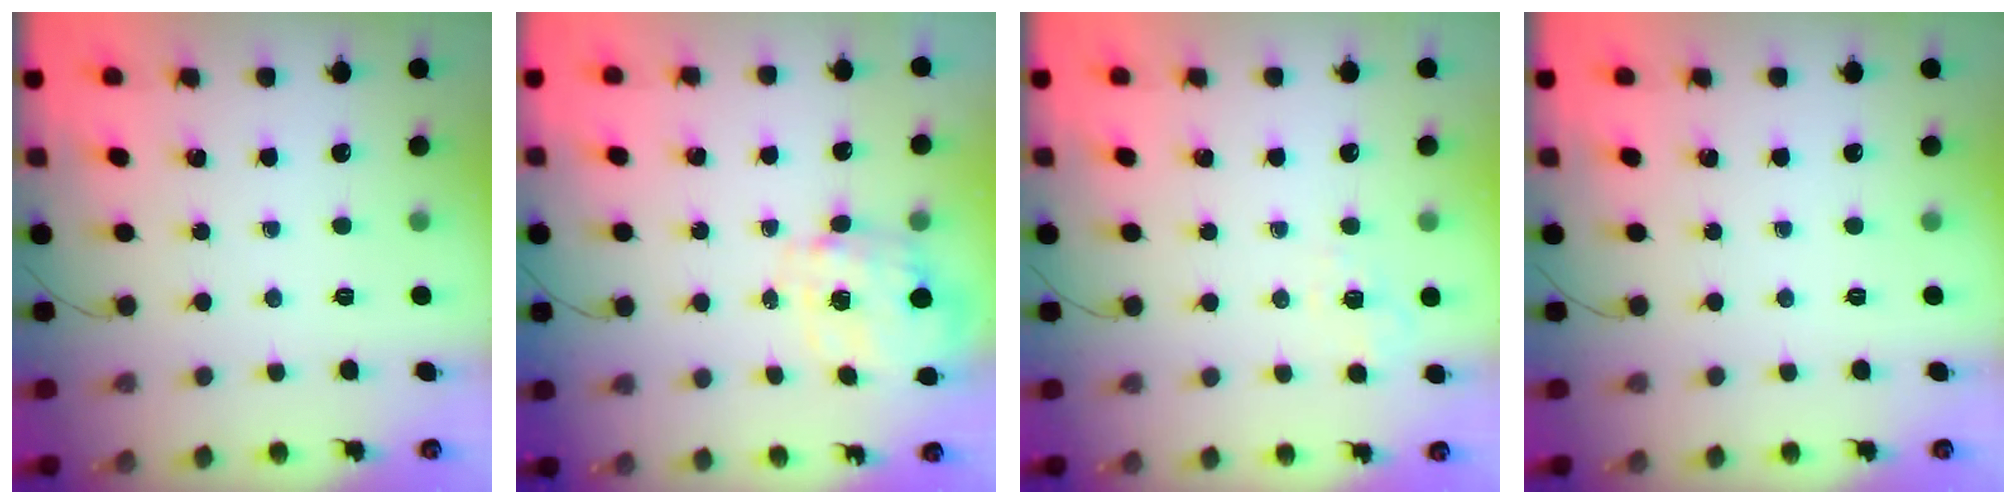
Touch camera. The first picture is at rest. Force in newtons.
{"total": 2.5, "press": 2.3, "slide": 1.0}
{"total": 2.4, "press": 1.7, "slide": 1.7}
{"total": 0.0}